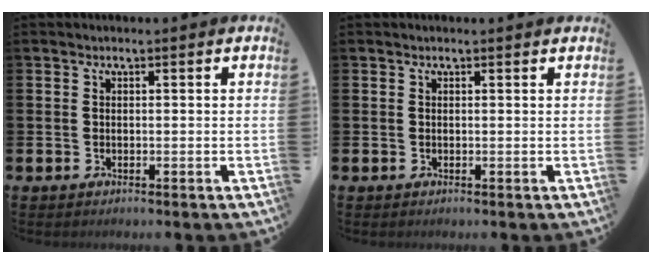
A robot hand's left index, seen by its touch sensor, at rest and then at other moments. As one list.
[{"total": 0.0}]